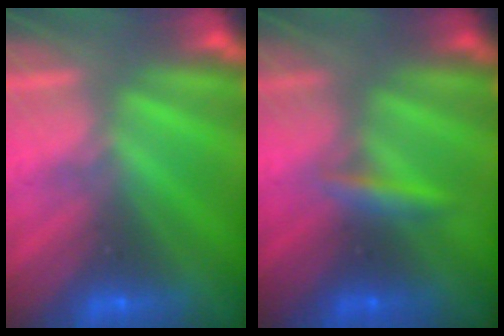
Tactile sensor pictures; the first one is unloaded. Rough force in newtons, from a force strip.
{"total": 2.4}